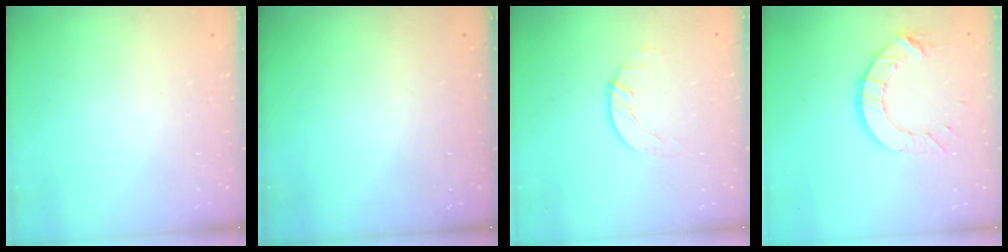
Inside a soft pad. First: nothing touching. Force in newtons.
{"total": 0.0}
{"total": 1.5, "press": 1.5, "slide": 0.2}
{"total": 10.4, "press": 10.3, "slide": 0.5}